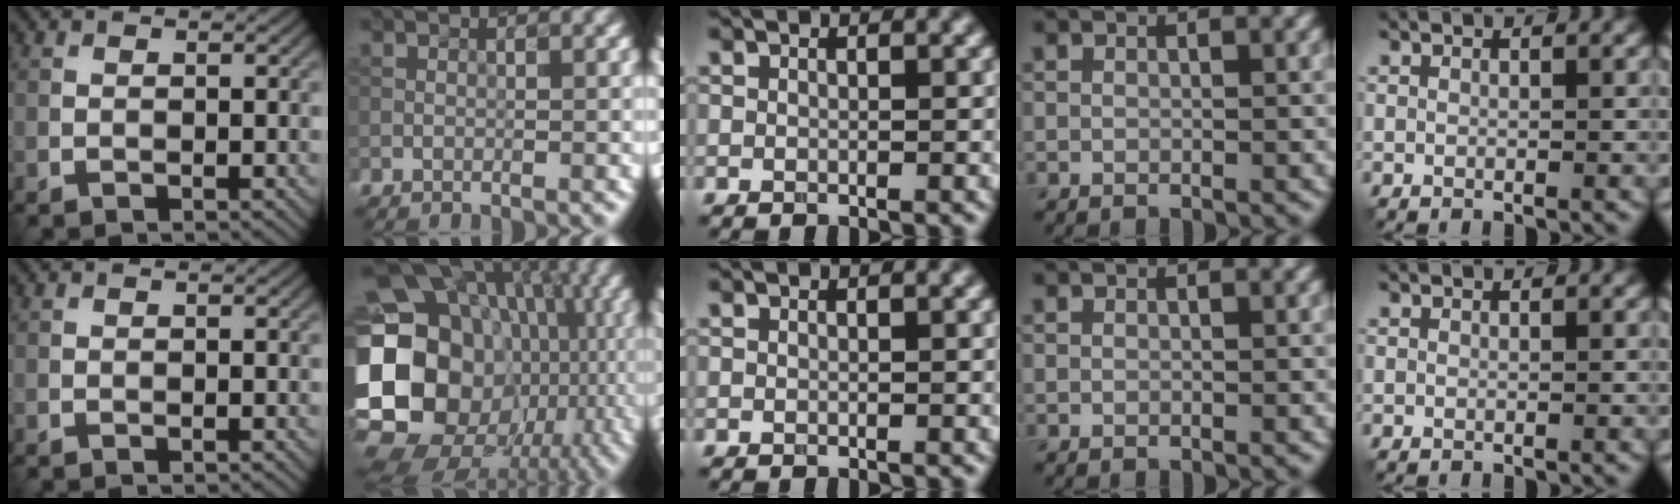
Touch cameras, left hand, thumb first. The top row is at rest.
{"index": {"total": 22.6, "force": [-1.5, 19.3, 11.6], "torque": [-0.213, 0.014, -0.051]}}